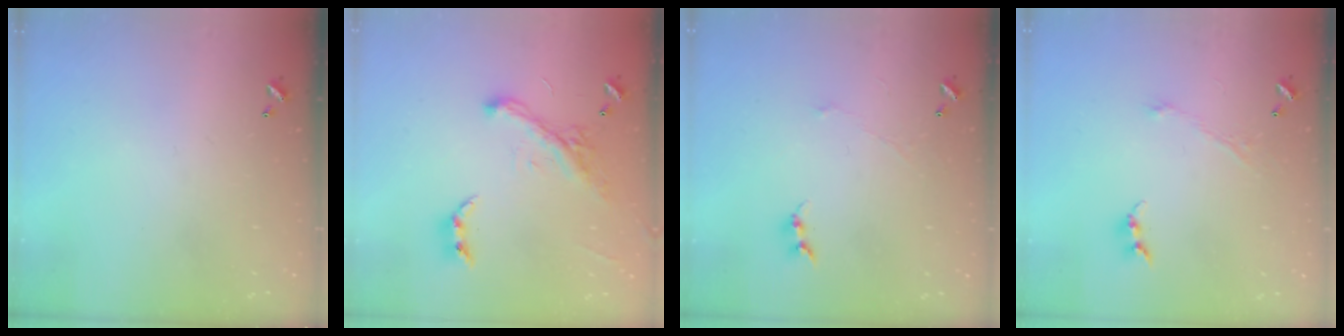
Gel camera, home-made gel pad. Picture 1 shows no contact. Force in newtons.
{"total": 2.2, "press": 2.2, "slide": 0.1}
{"total": 0.0}
{"total": 1.1, "press": 1.0, "slide": 0.6}